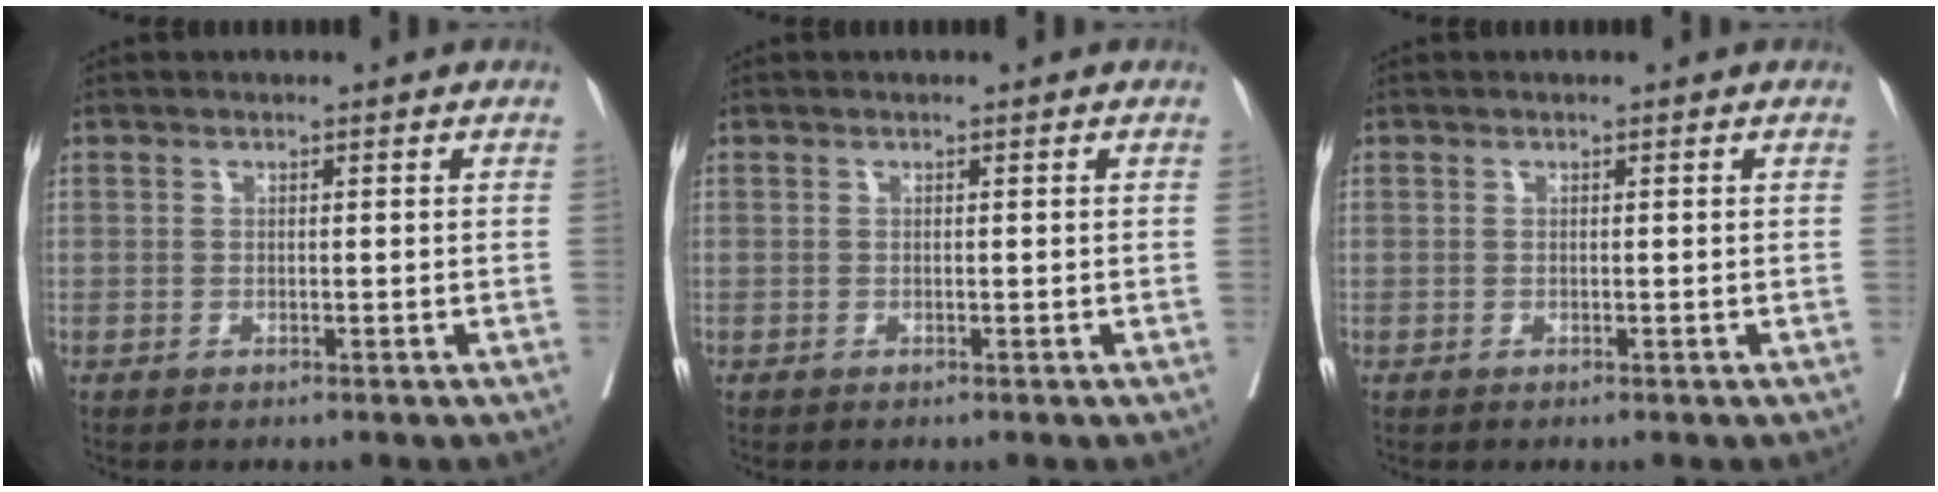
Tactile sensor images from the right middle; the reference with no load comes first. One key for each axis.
{"total": 0.0}
{"total": 0.0}